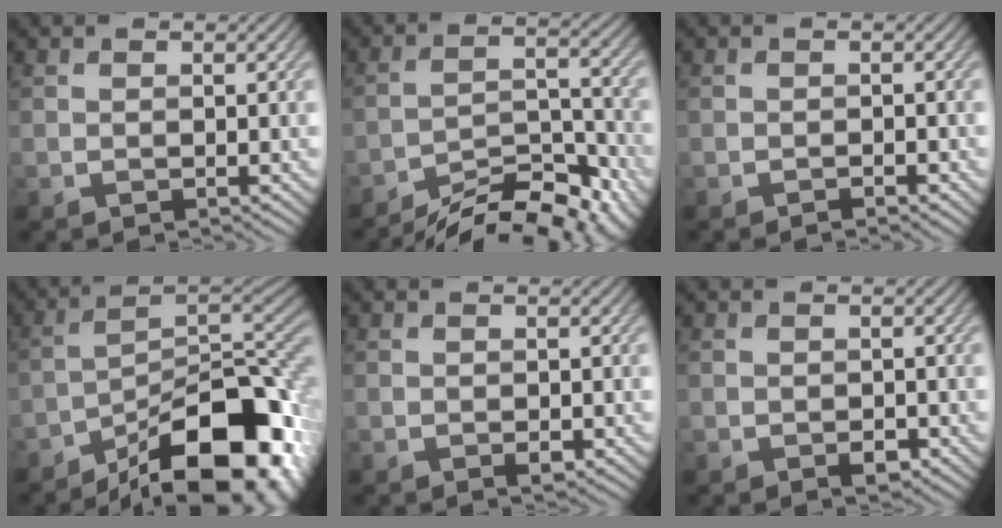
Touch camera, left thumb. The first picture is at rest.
{"total": 11.3, "force": [-9.7, 2.6, 5.1], "torque": [-0.081, 0.002, -0.149]}
{"total": 1.0, "force": [-0.8, 0.2, 0.7], "torque": [-0.010, 0.000, -0.013]}
{"total": 17.7, "force": [-11.1, 6.8, 11.9], "torque": [-0.155, -0.009, -0.175]}
{"total": 0.8, "force": [-0.3, 0.4, 0.6], "torque": [-0.009, -0.004, -0.003]}
{"total": 1.4, "force": [-0.6, 0.9, 1.0], "torque": [-0.015, -0.007, -0.009]}